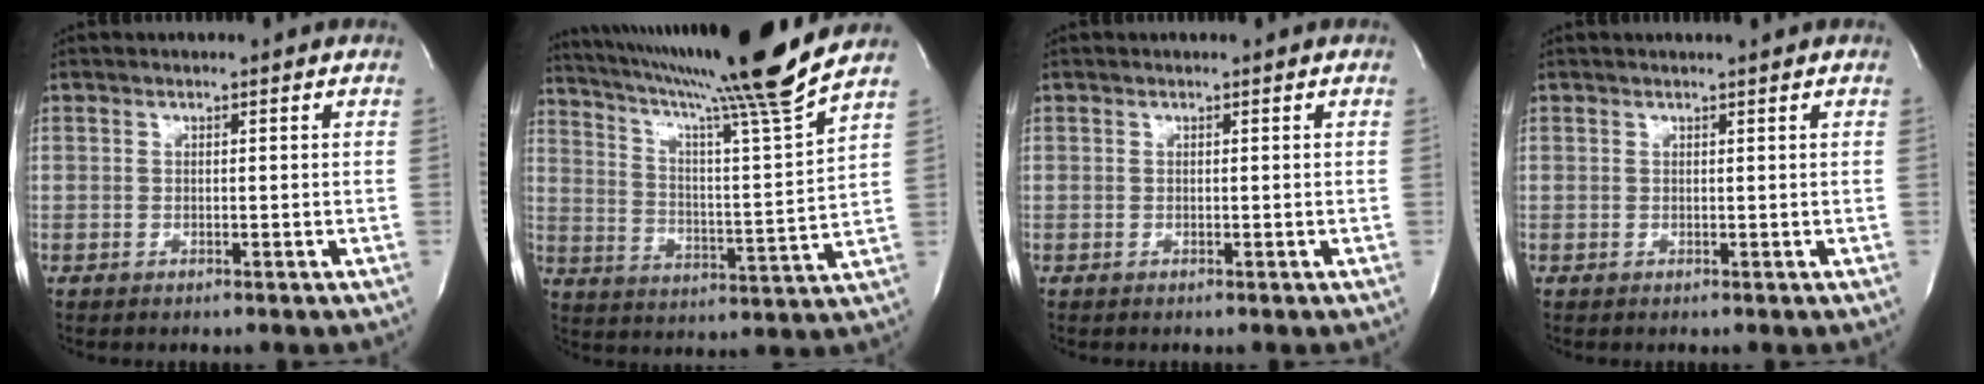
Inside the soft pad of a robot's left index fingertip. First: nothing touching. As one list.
[{"total": 20.3, "force": [17.2, -3.2, 10.3], "torque": [-0.181, -0.041, 0.259]}, {"total": 0.0}, {"total": 1.1, "force": [1.0, -0.2, 0.4], "torque": [-0.009, 0.002, 0.017]}]